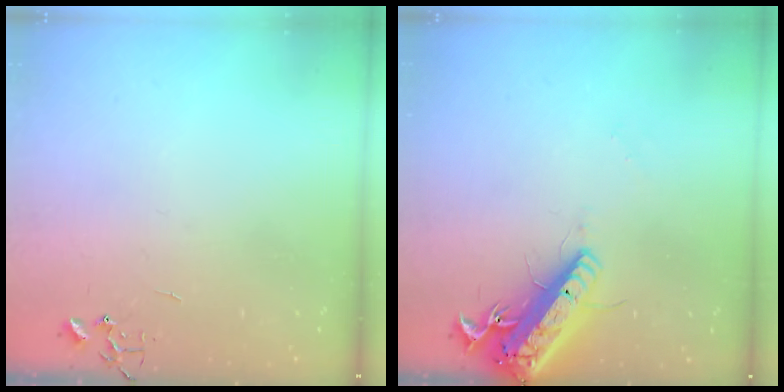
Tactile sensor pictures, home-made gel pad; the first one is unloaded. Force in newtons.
{"total": 17.2, "press": 16.8, "slide": 3.6}